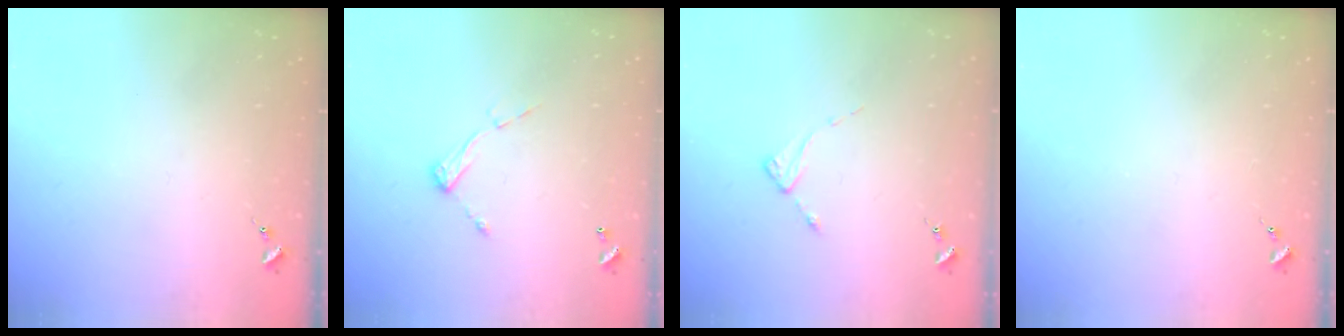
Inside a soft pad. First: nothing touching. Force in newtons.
{"total": 6.9, "press": 6.9, "slide": 0.4}
{"total": 1.9, "press": 1.8, "slide": 0.3}
{"total": 0.0}